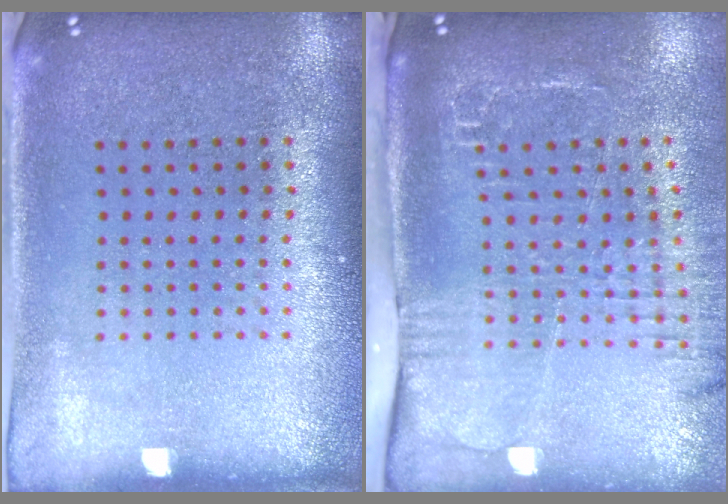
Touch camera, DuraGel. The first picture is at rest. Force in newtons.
{"total": 2.6, "press": 2.0, "slide": 1.7}